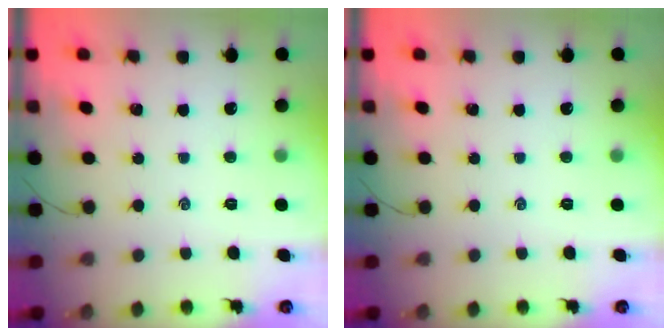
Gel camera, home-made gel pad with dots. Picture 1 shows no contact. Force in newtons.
{"total": 0.0}